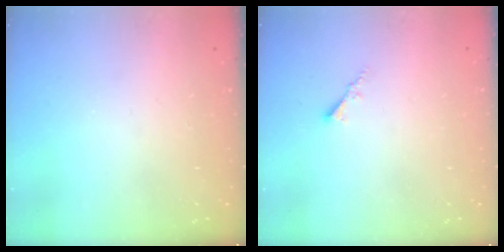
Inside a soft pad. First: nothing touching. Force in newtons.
{"total": 1.7, "press": 1.6, "slide": 0.5}